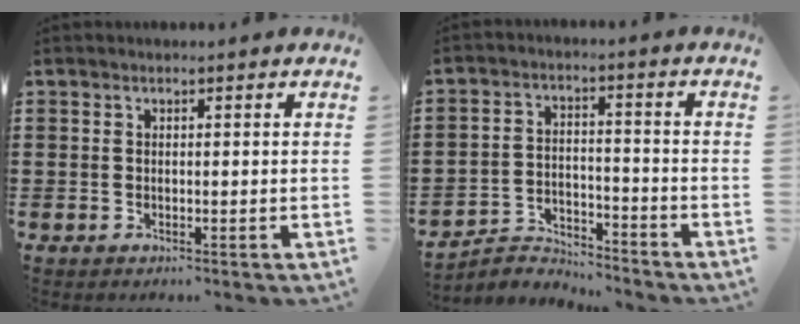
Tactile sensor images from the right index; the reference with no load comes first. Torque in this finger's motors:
{"motor_torque": [-0.70, 0.44, -0.59, -0.21]}